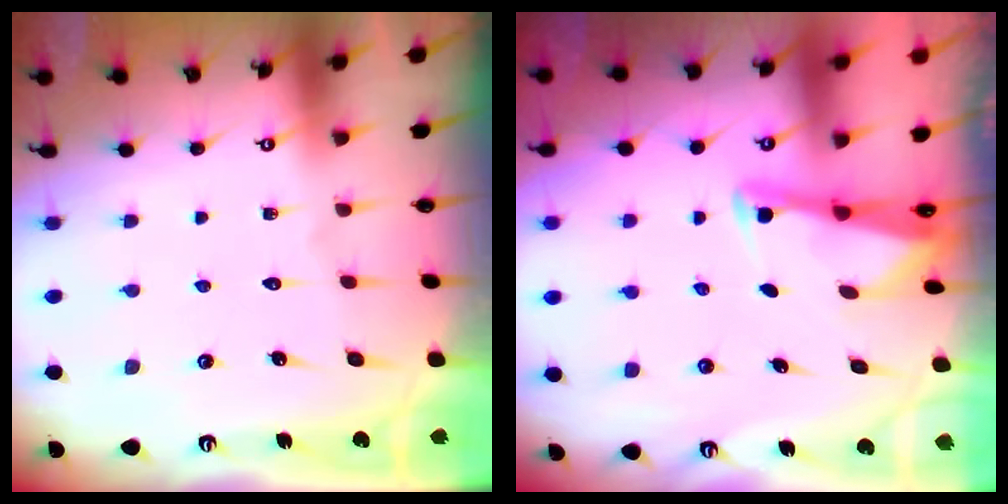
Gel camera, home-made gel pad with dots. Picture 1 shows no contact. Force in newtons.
{"total": 2.4, "press": 2.4, "slide": 0.2}